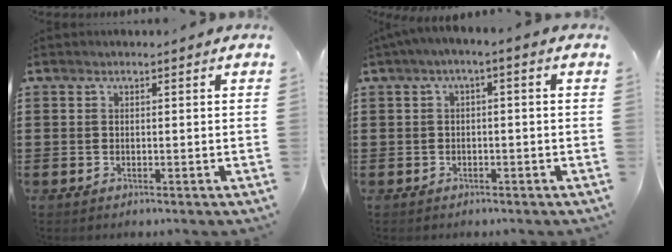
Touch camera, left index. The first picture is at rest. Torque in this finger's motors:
{"motor_torque": [2.14, 0.00, 0.62, 0.20]}